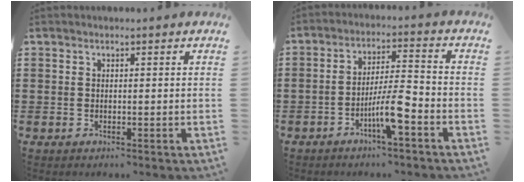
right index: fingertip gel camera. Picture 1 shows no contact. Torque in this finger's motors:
{"motor_torque": [2.14, 0.00, 1.05, 0.21]}